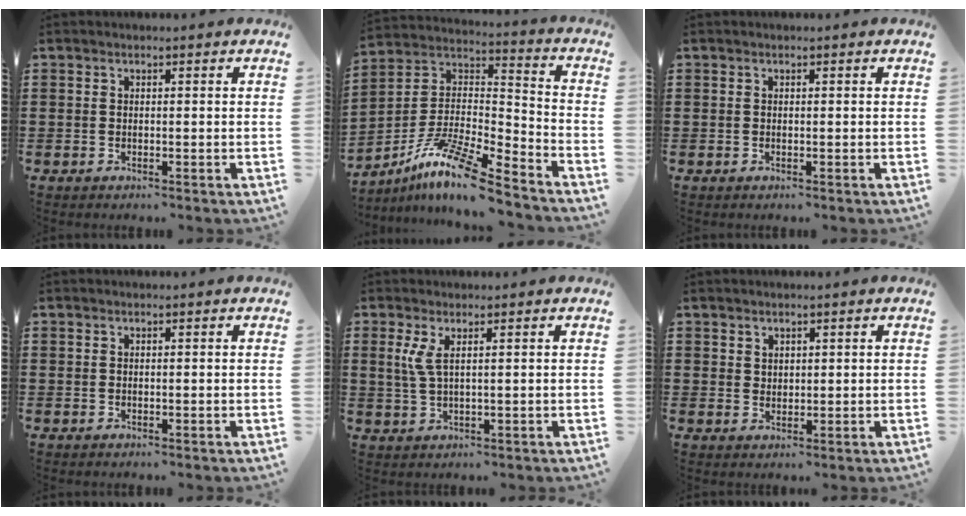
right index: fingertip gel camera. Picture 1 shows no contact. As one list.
[{"total": 11.5, "force": [-9.1, 0.8, 7.0], "torque": [-0.140, 0.003, -0.183]}, {"total": 0.0}, {"total": 0.0}, {"total": 3.1, "force": [1.3, 0.7, 2.8], "torque": [-0.074, -0.004, 0.017]}, {"total": 1.8, "force": [1.4, 1.1, 0.2], "torque": [-0.007, 0.004, 0.027]}]